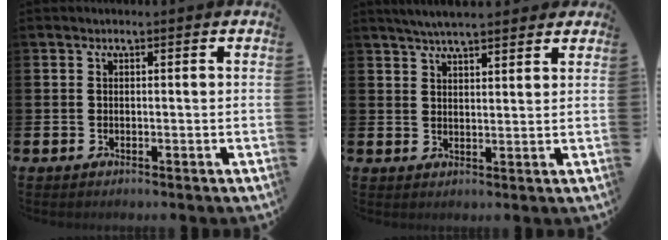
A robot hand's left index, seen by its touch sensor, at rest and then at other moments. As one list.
[{"total": 4.7, "force": [4.4, 0.7, 1.5], "torque": [-0.028, -0.014, 0.078]}]